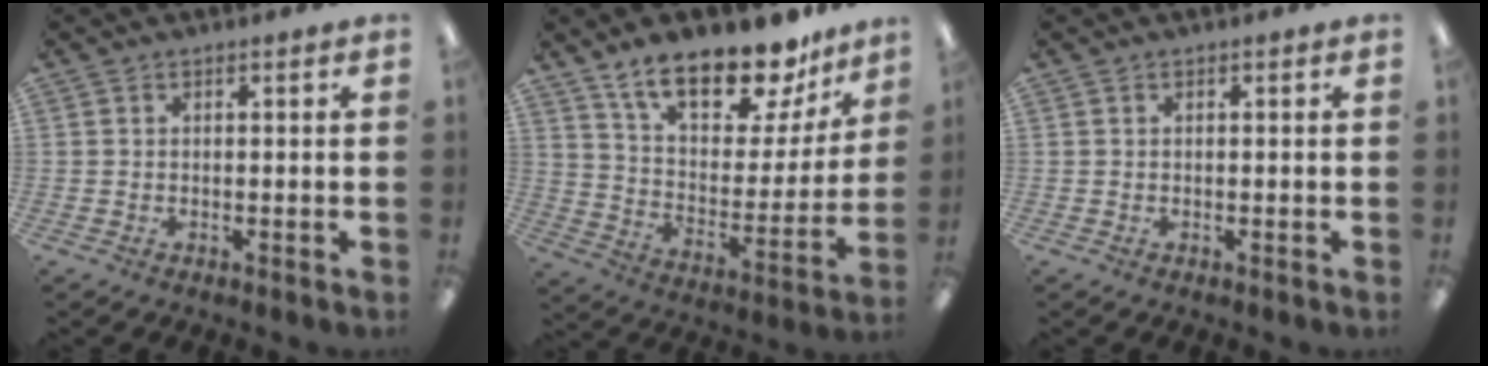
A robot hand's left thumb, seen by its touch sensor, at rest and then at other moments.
{"total": 20.5, "force": [16.0, 7.6, 10.3], "torque": [-0.159, -0.108, 0.275]}
{"total": 0.0}